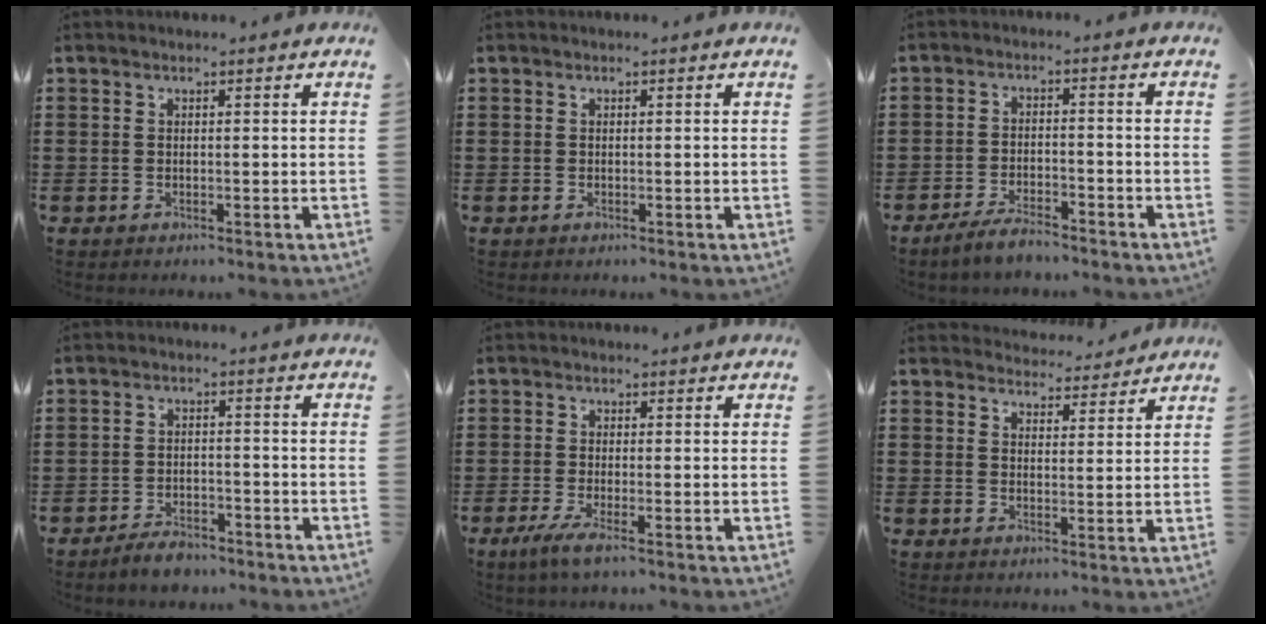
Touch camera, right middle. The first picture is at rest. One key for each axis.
{"total": 0.0}
{"total": 4.0, "fx": -3.6, "fy": 0.8, "fz": 1.7, "tx": -0.042, "ty": 0.000, "tz": -0.073}
{"total": 3.4, "fx": -3.2, "fy": 0.9, "fz": 0.9, "tx": -0.016, "ty": 0.009, "tz": -0.063}
{"total": 2.7, "fx": -1.5, "fy": 0.2, "fz": 2.2, "tx": -0.053, "ty": -0.008, "tz": -0.031}
{"total": 3.1, "fx": 3.1, "fy": 0.4, "fz": -0.1, "tx": 0.002, "ty": -0.012, "tz": 0.058}